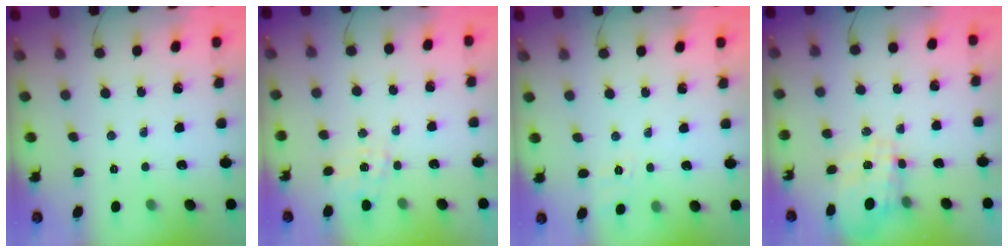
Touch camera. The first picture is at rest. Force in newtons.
{"total": 0.9, "press": 0.3, "slide": 0.8}
{"total": 2.5, "press": 1.6, "slide": 1.9}
{"total": 3.3, "press": 3.2, "slide": 1.1}